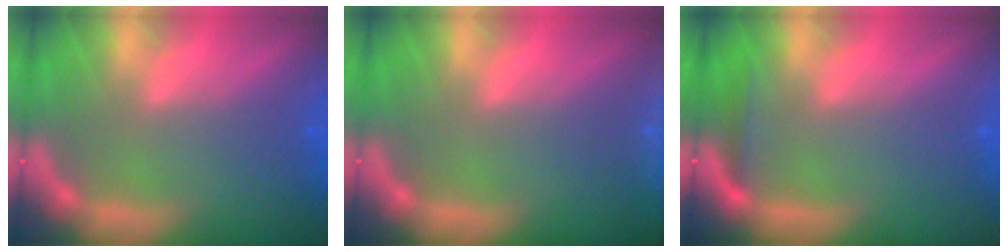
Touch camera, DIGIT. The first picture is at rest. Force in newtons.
{"total": 7.5}
{"total": 1.4}